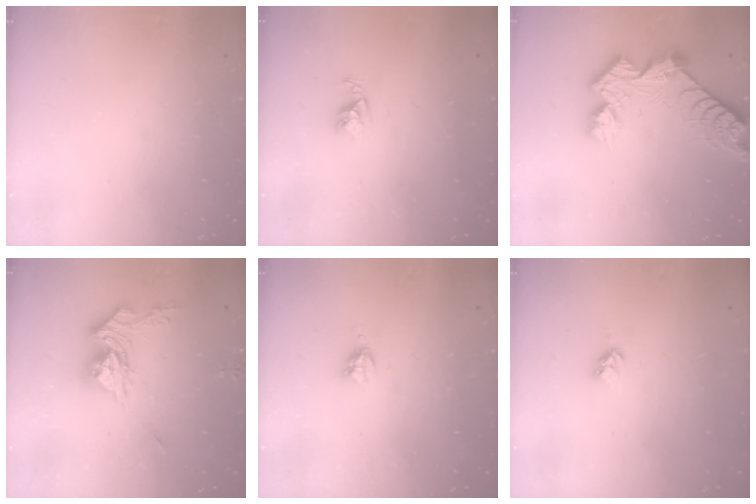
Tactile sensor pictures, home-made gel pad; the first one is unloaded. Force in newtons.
{"total": 4.2, "press": 4.2, "slide": 0.3}
{"total": 18.7, "press": 18.6, "slide": 1.9}
{"total": 14.3, "press": 14.3, "slide": 1.1}
{"total": 3.6, "press": 3.6, "slide": 0.5}
{"total": 3.2, "press": 3.2, "slide": 0.5}